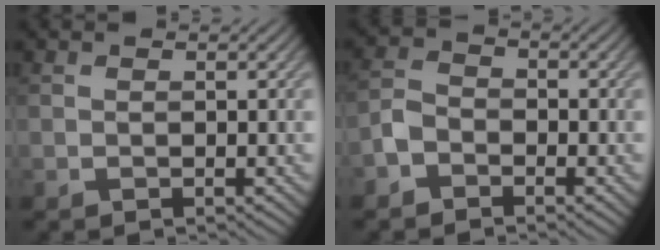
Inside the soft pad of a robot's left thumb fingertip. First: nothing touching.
{"total": 3.2, "force": [-2.2, 2.0, 1.2], "torque": [-0.027, 0.003, -0.058]}